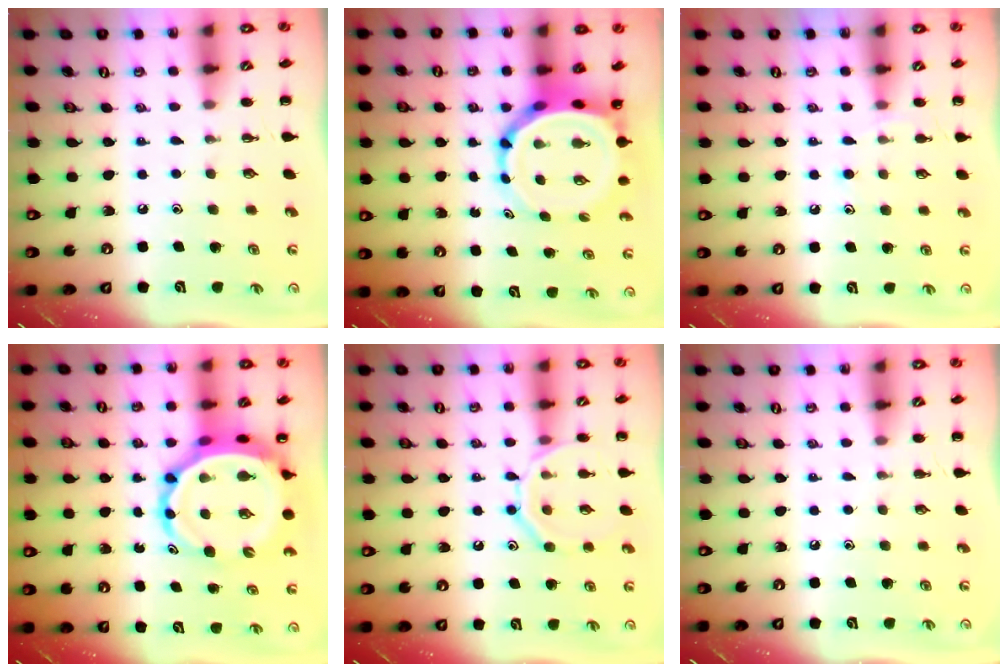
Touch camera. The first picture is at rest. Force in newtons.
{"total": 6.6, "press": 6.3, "slide": 2.2}
{"total": 6.3, "press": 6.0, "slide": 1.9}
{"total": 10.1, "press": 9.6, "slide": 3.1}
{"total": 12.3, "press": 12.3, "slide": 1.1}
{"total": 0.0}